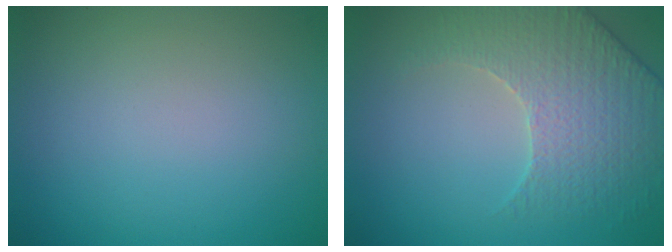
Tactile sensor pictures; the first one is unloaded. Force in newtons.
{"total": 4.2, "press": 4.1, "slide": 1.0}